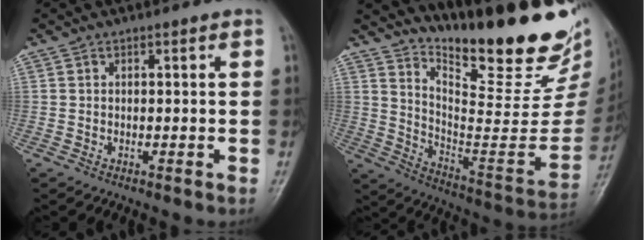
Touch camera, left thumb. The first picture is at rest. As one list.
[{"total": 27.4, "force": [20.9, 7.5, 16.1], "torque": [-0.208, -0.149, 0.306]}]